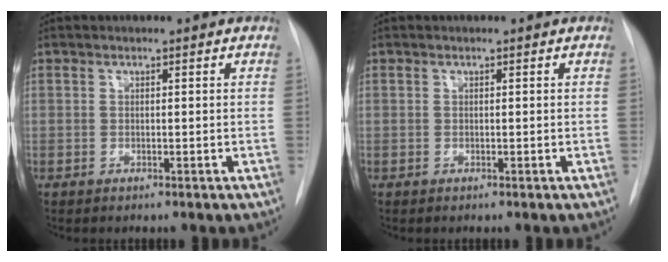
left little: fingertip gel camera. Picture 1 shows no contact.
{"total": 0.0}